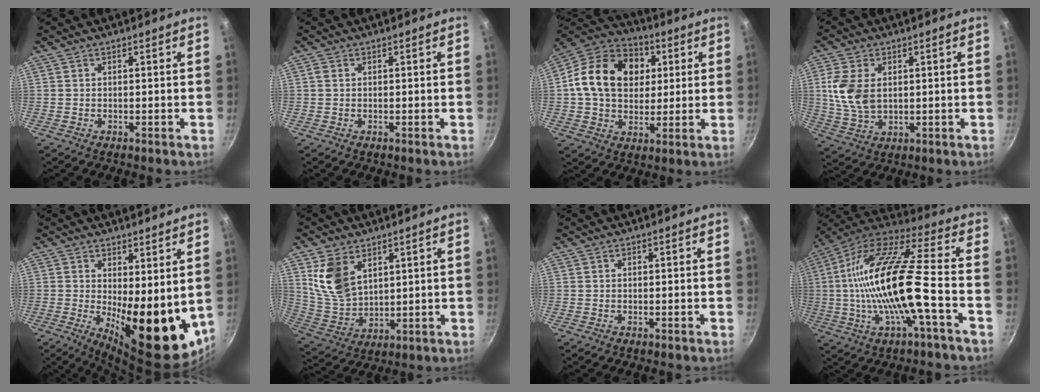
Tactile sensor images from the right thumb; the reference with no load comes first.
{"total": 0.9, "force": [0.2, 0.7, 0.5], "torque": [-0.009, 0.003, 0.001]}
{"total": 19.4, "force": [3.7, 14.8, 12.0], "torque": [-0.182, 0.017, 0.051]}
{"total": 9.5, "force": [1.6, 6.2, 7.0], "torque": [-0.140, -0.012, 0.035]}
{"total": 15.6, "force": [1.1, 6.3, 14.2], "torque": [-0.154, -0.035, 0.030]}
{"total": 11.0, "force": [4.9, 7.0, 6.9], "torque": [-0.117, -0.030, 0.111]}
{"total": 0.0}
{"total": 21.8, "force": [-3.4, 5.2, 20.9], "torque": [-0.383, 0.030, -0.072]}